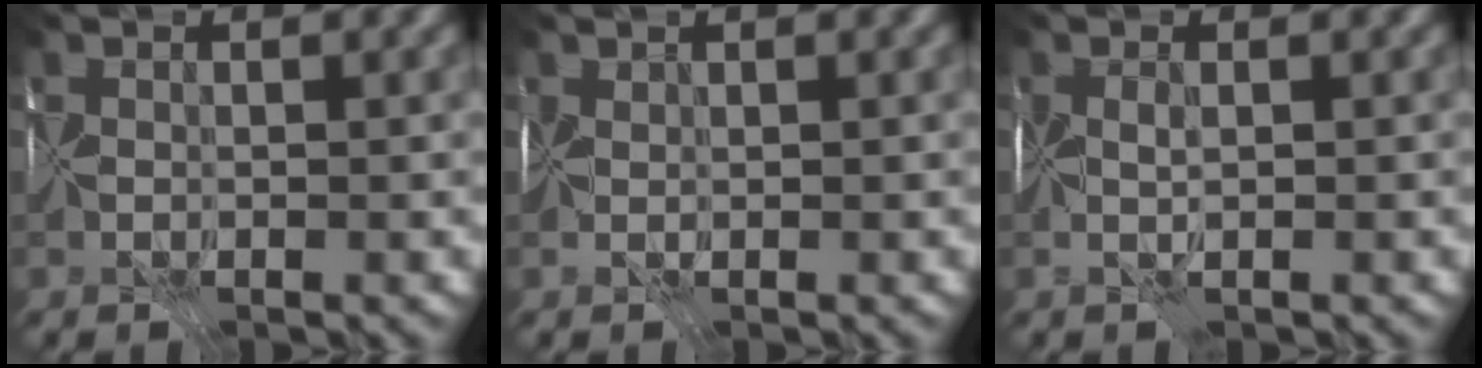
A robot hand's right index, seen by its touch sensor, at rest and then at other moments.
{"total": 0.7, "force": [0.4, 0.3, 0.4], "torque": [-0.012, 0.008, 0.005]}
{"total": 1.2, "force": [0.2, 0.1, 1.2], "torque": [-0.022, 0.003, -0.001]}